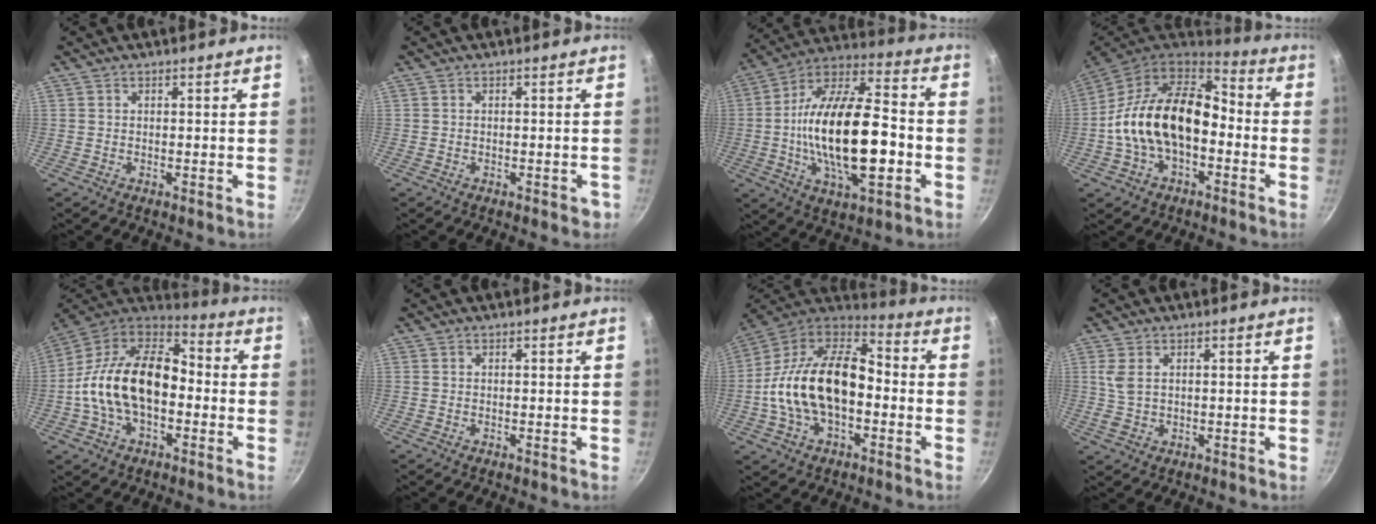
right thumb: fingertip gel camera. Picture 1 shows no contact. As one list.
[{"total": 1.5, "force": [-0.8, 0.9, 1.0], "torque": [-0.006, 0.010, -0.003]}, {"total": 25.0, "force": [-3.5, 11.4, 22.0], "torque": [-0.378, 0.032, -0.065]}, {"total": 20.2, "force": [-2.4, 12.8, 15.5], "torque": [-0.247, 0.049, -0.053]}, {"total": 21.0, "force": [-2.7, 13.0, 16.2], "torque": [-0.266, 0.051, -0.063]}, {"total": 0.0}, {"total": 22.4, "force": [-2.9, 13.4, 17.6], "torque": [-0.304, 0.051, -0.065]}, {"total": 3.9, "force": [1.0, 2.5, 2.8], "torque": [-0.057, 0.000, 0.025]}]